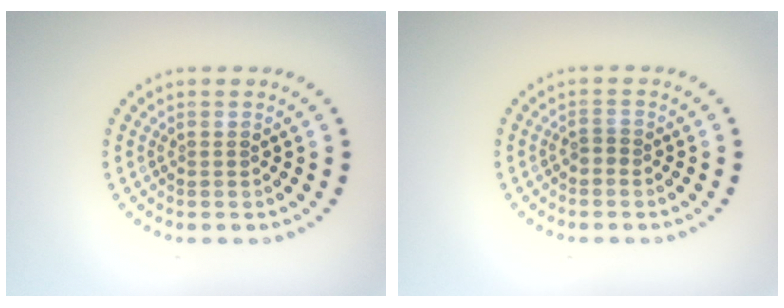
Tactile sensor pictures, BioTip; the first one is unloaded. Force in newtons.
{"total": 0.8, "press": 0.7, "slide": 0.4}